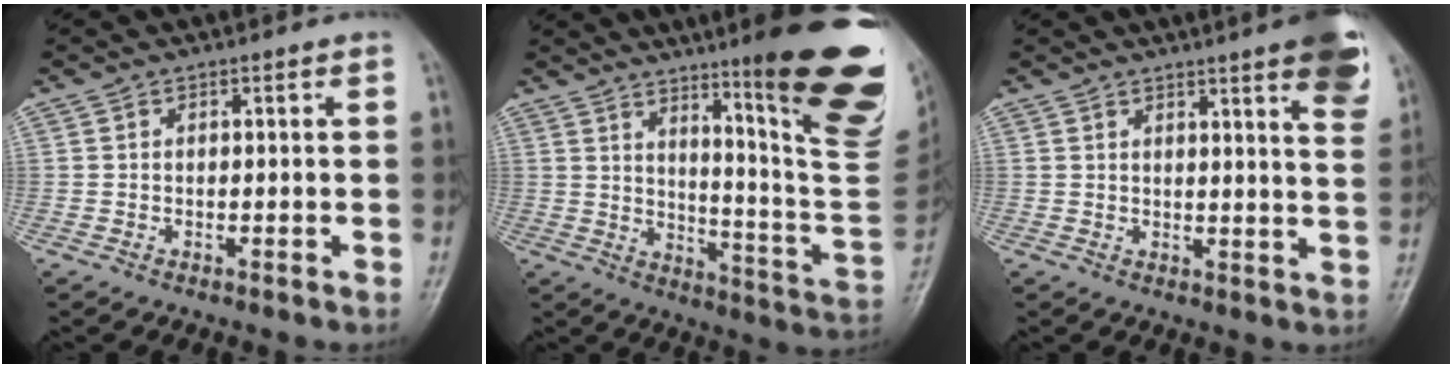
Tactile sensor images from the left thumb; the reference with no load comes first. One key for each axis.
{"total": 25.8, "fx": 13.4, "fy": 3.9, "fz": 21.6, "tx": -0.230, "ty": -0.071, "tz": 0.195}
{"total": 12.0, "fx": 7.2, "fy": 1.8, "fz": 9.4, "tx": -0.097, "ty": -0.028, "tz": 0.075}